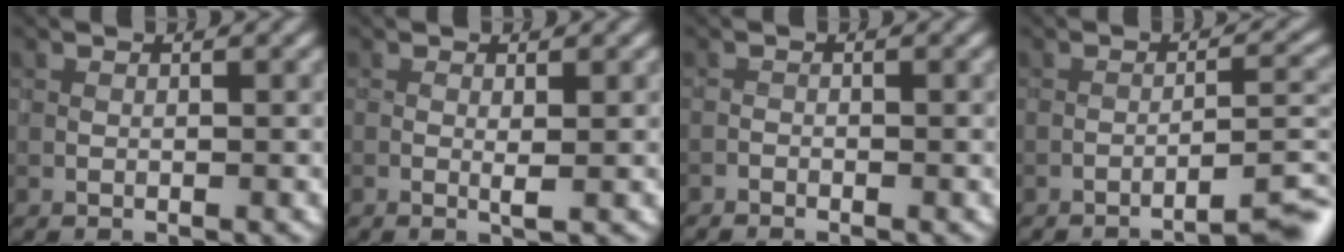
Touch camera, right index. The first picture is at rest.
{"total": 1.1, "force": [0.0, 0.0, 1.1], "torque": [-0.020, -0.003, -0.002]}
{"total": 0.6, "force": [-0.6, 0.1, -0.1], "torque": [0.004, 0.000, -0.015]}
{"total": 4.2, "force": [-3.2, 0.4, 2.7], "torque": [-0.027, 0.018, -0.050]}